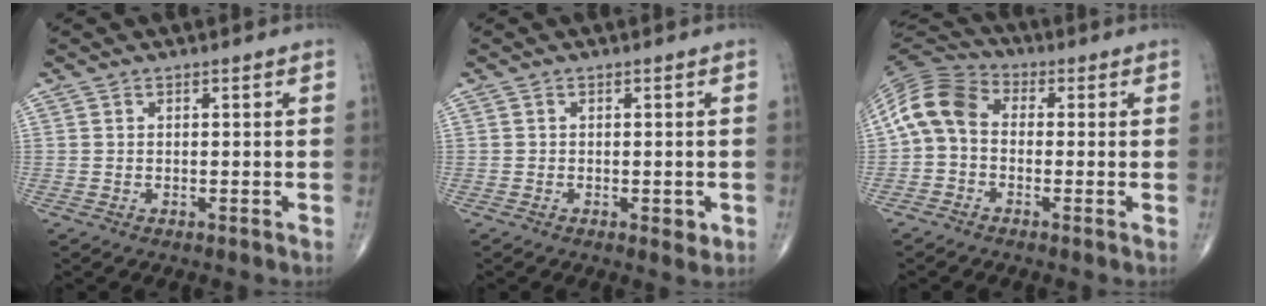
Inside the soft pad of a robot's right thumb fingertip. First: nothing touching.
{"total": 1.9, "force": [-0.4, 1.0, 1.5], "torque": [-0.012, -0.003, -0.004]}
{"total": 9.7, "force": [-0.2, 7.1, 6.7], "torque": [-0.121, 0.027, -0.023]}